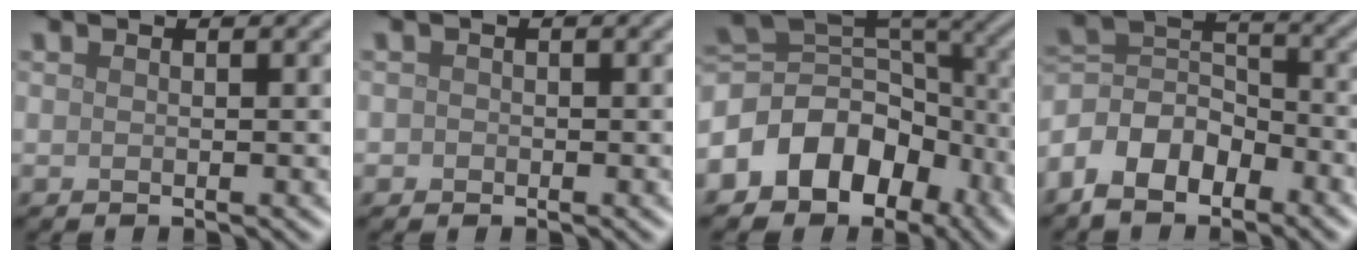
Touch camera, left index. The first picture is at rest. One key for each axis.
{"total": 0.8, "fx": -0.1, "fy": 0.8, "fz": 0.1, "tx": 0.004, "ty": -0.004, "tz": -0.006}
{"total": 8.7, "fx": -4.2, "fy": 6.5, "fz": 4.0, "tx": -0.058, "ty": 0.012, "tz": -0.093}
{"total": 5.8, "fx": -3.6, "fy": 3.4, "fz": 3.1, "tx": -0.056, "ty": 0.007, "tz": -0.081}